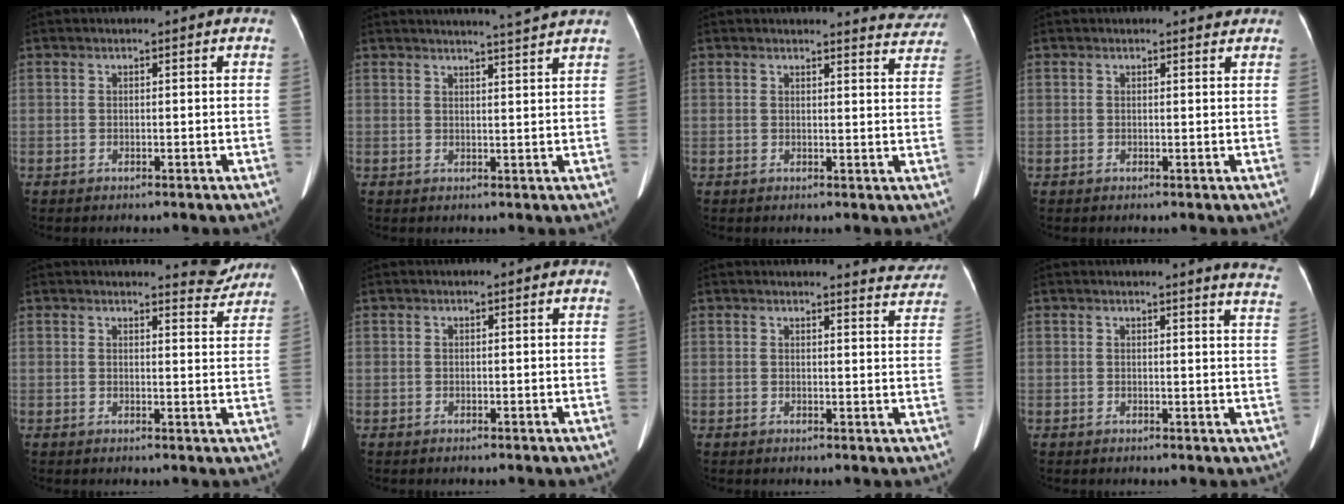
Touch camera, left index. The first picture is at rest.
{"total": 5.1, "force": [4.7, -1.5, 1.5], "torque": [-0.022, -0.007, 0.054]}
{"total": 5.6, "force": [5.6, 0.5, -0.2], "torque": [0.009, -0.028, 0.041]}
{"total": 1.0, "force": [1.0, 0.1, 0.0], "torque": [-0.008, -0.005, 0.009]}
{"total": 4.1, "force": [4.0, 0.5, 0.1], "torque": [0.001, -0.025, 0.037]}
{"total": 0.0}
{"total": 5.2, "force": [5.2, 0.3, -0.2], "torque": [0.004, -0.024, 0.039]}
{"total": 7.0, "force": [6.7, -0.5, 2.0], "torque": [-0.014, -0.051, 0.042]}